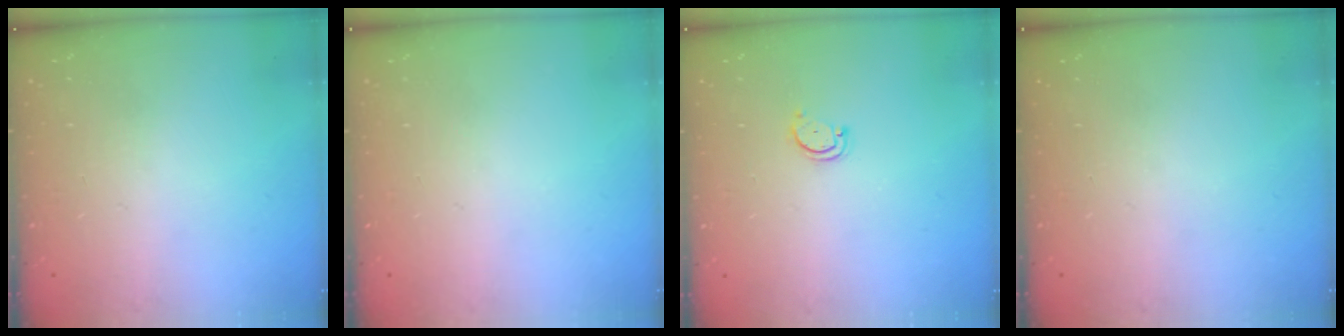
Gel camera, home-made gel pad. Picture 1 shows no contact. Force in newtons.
{"total": 0.0}
{"total": 2.8, "press": 2.8, "slide": 0.3}
{"total": 0.0}